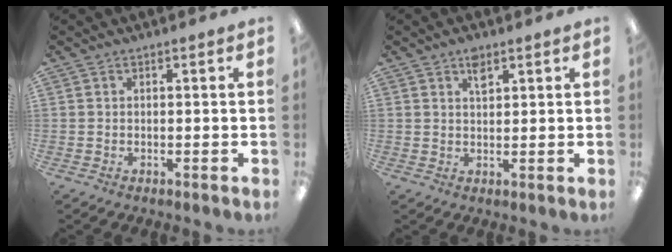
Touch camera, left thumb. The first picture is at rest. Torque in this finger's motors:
{"motor_torque": [0.50, 0.19, 0.65, -0.53, 0.00]}